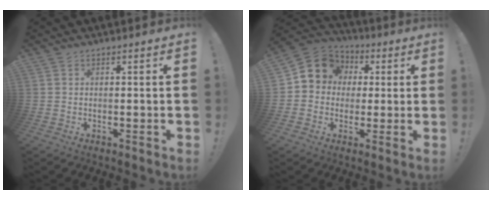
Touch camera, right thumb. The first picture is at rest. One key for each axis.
{"total": 9.8, "fx": 2.0, "fy": 8.9, "fz": 3.7, "tx": -0.046, "ty": -0.001, "tz": 0.044}